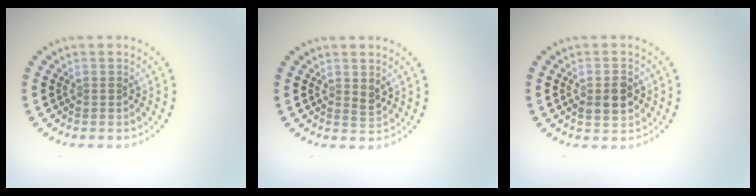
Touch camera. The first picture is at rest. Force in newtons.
{"total": 1.0, "press": 1.0, "slide": 0.3}
{"total": 2.8, "press": 2.8, "slide": 0.3}